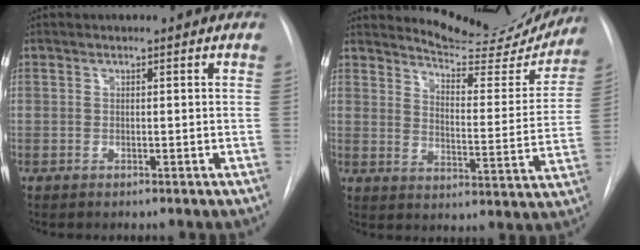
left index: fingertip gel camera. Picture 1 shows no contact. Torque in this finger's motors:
{"motor_torque": [0.86, -1.16, 0.03, -0.03]}